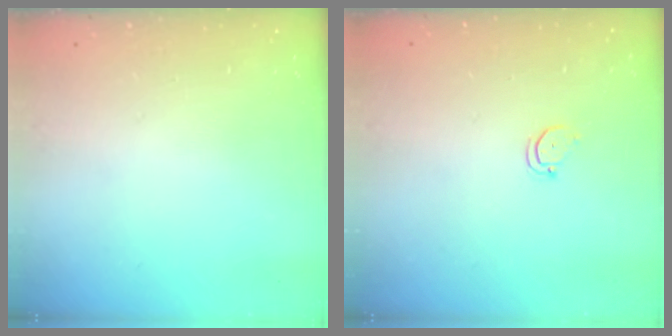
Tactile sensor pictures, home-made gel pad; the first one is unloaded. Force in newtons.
{"total": 2.4, "press": 2.4, "slide": 0.2}